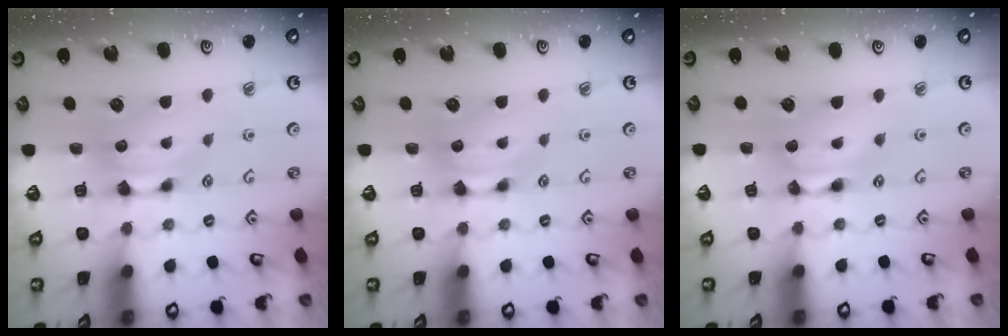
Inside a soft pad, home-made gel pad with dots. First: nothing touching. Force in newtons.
{"total": 0.0}
{"total": 1.6, "press": 1.6, "slide": 0.2}